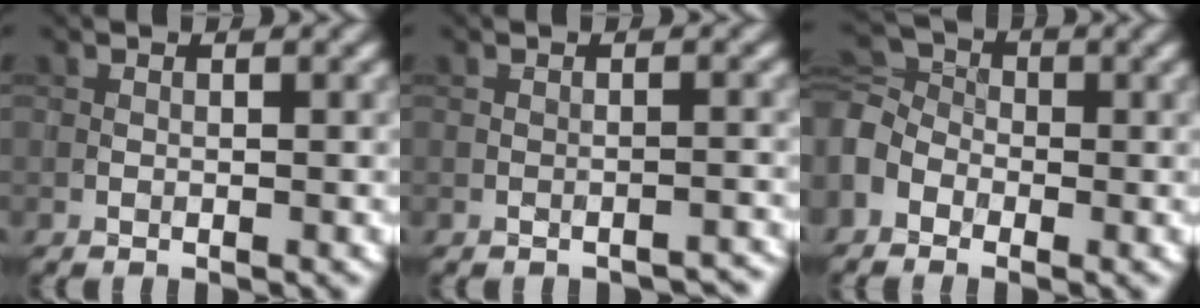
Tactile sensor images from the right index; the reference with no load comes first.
{"total": 1.6, "force": [-1.5, 0.3, 0.2], "torque": [0.006, 0.007, -0.021]}
{"total": 4.2, "force": [-1.4, 3.3, 2.1], "torque": [-0.052, 0.007, -0.047]}